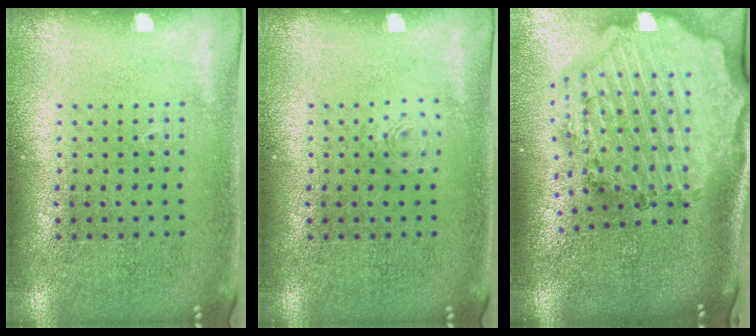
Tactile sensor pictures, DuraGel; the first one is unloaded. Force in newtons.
{"total": 0.8, "press": 0.8, "slide": 0.2}
{"total": 3.8, "press": 3.2, "slide": 2.1}